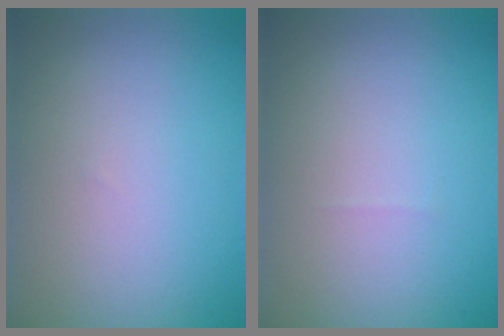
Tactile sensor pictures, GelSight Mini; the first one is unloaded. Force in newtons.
{"total": 0.0}